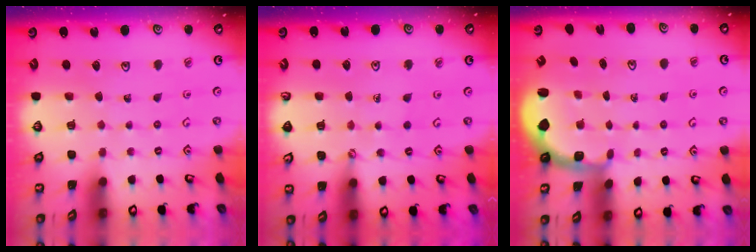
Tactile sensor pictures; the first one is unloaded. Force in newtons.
{"total": 0.7, "press": 0.7, "slide": 0.0}
{"total": 2.3, "press": 1.2, "slide": 1.9}